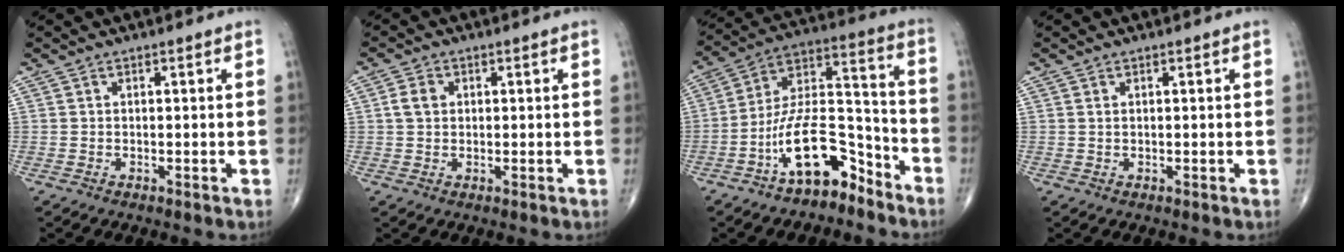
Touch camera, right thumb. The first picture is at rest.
{"total": 3.2, "force": [0.6, 2.5, 1.9], "torque": [-0.033, 0.005, 0.010]}
{"total": 14.6, "force": [-9.1, 6.4, 9.5], "torque": [-0.161, 0.096, -0.168]}
{"total": 0.5, "force": [0.2, 0.3, 0.4], "torque": [-0.009, 0.003, 0.006]}